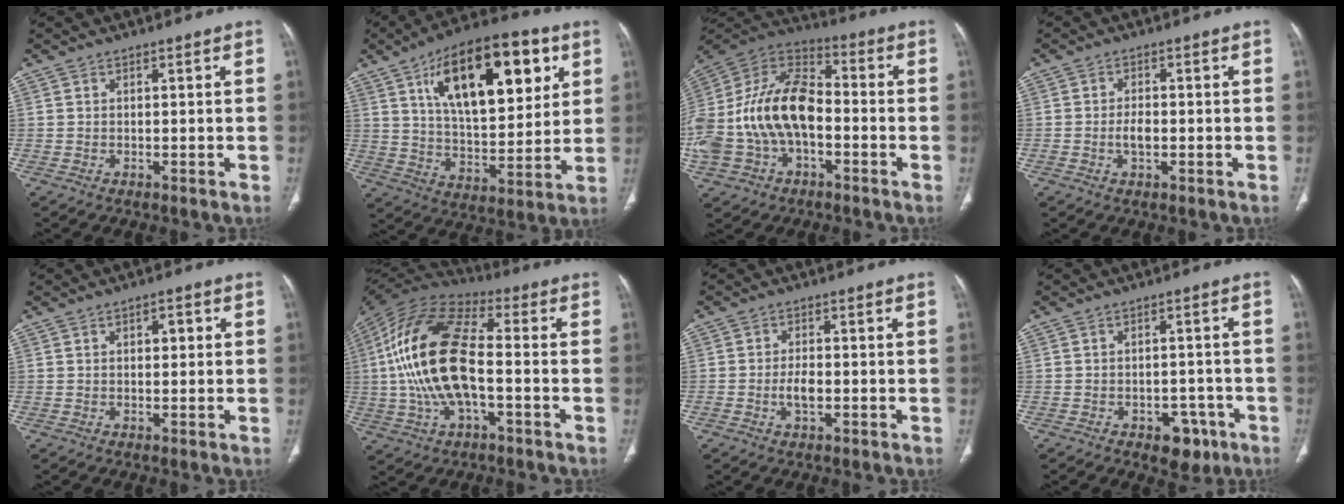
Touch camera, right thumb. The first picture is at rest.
{"total": 24.9, "force": [10.1, 11.3, 19.7], "torque": [-0.275, -0.021, 0.167]}
{"total": 23.2, "force": [-3.3, 14.7, 17.6], "torque": [-0.358, 0.042, -0.059]}
{"total": 2.7, "force": [-0.6, 1.5, 2.2], "torque": [-0.040, 0.003, -0.011]}
{"total": 2.8, "force": [0.8, 1.5, 2.2], "torque": [-0.025, 0.002, 0.011]}
{"total": 21.4, "force": [-1.4, 10.5, 18.5], "torque": [-0.376, 0.025, -0.029]}
{"total": 3.3, "force": [-0.8, 1.7, 2.8], "torque": [-0.050, 0.004, -0.014]}
{"total": 6.0, "force": [-3.2, 3.9, 3.3], "torque": [-0.014, 0.019, -0.038]}